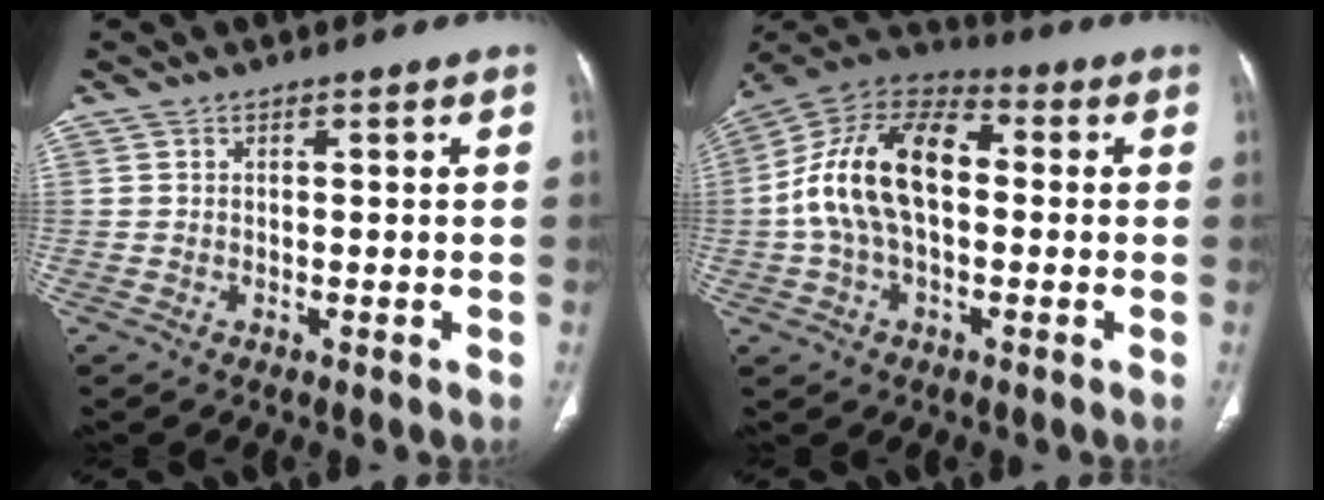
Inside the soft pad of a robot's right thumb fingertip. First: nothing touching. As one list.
[{"total": 17.2, "force": [0.2, 10.1, 13.9], "torque": [-0.261, 0.040, -0.006]}]